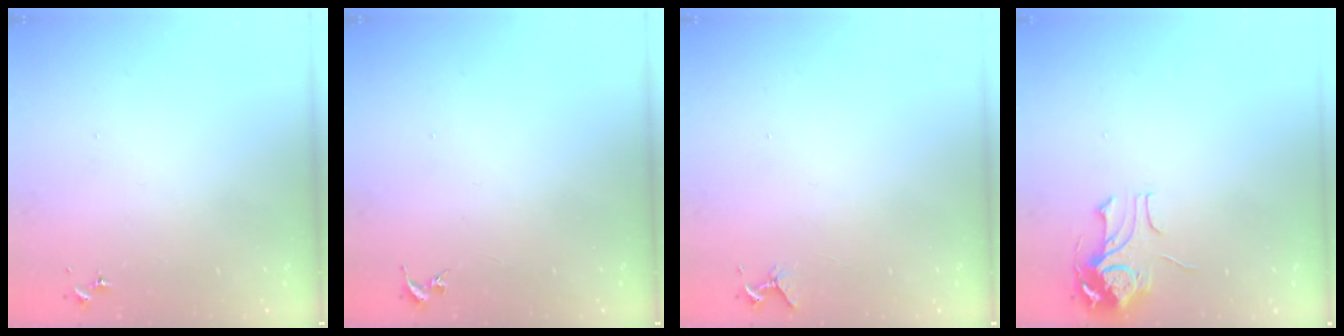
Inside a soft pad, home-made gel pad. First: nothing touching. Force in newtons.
{"total": 0.0}
{"total": 4.2, "press": 4.2, "slide": 0.4}
{"total": 8.3, "press": 8.3, "slide": 0.8}